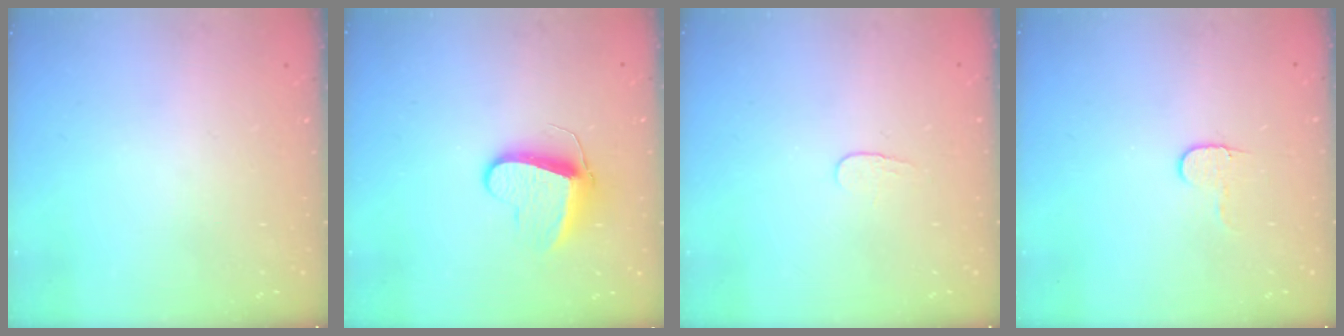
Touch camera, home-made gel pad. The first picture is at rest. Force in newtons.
{"total": 10.3, "press": 10.2, "slide": 0.9}
{"total": 3.5, "press": 3.4, "slide": 0.4}
{"total": 5.5, "press": 5.4, "slide": 0.5}